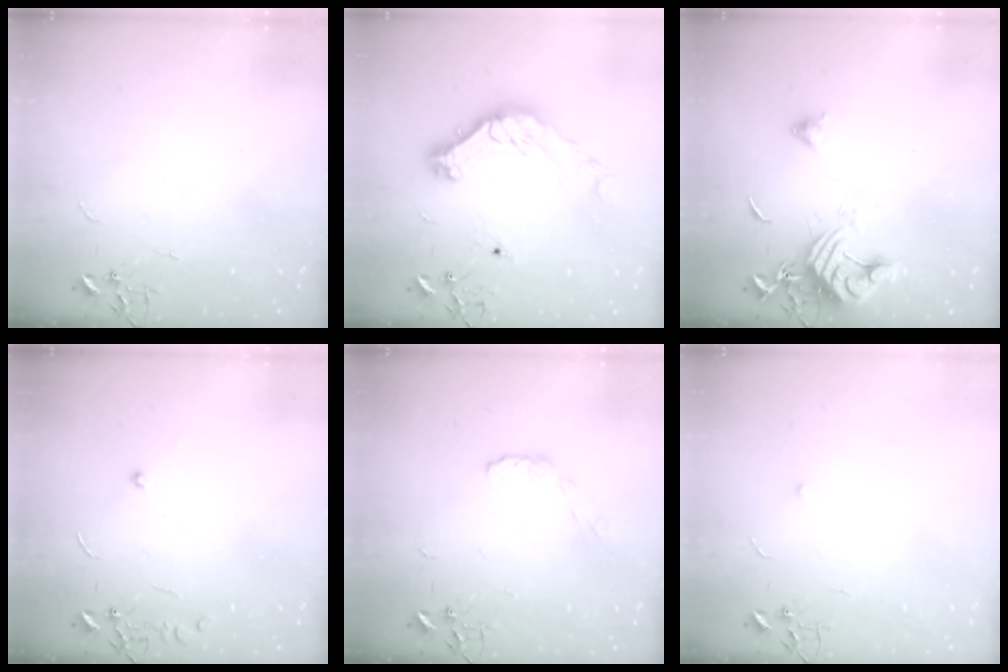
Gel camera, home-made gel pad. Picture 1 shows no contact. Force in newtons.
{"total": 17.2, "press": 17.1, "slide": 1.8}
{"total": 13.8, "press": 13.7, "slide": 1.7}
{"total": 7.6, "press": 7.5, "slide": 0.7}
{"total": 5.5, "press": 5.5, "slide": 0.5}
{"total": 4.3, "press": 4.1, "slide": 1.2}